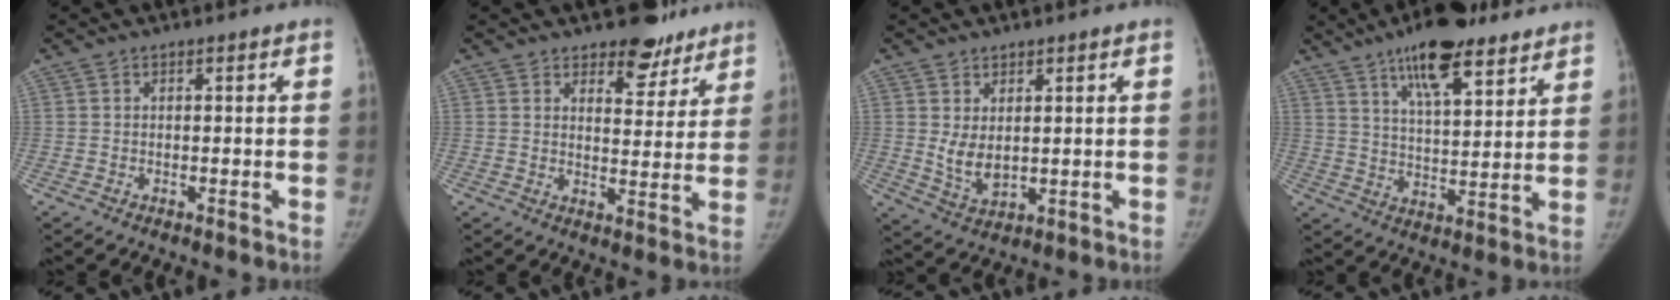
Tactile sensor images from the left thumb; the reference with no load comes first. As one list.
[{"total": 8.2, "force": [6.4, 4.1, 3.0], "torque": [0.002, -0.040, 0.090]}, {"total": 5.2, "force": [1.2, 3.2, 3.8], "torque": [-0.055, -0.020, 0.035]}, {"total": 15.6, "force": [10.5, 5.1, 10.3], "torque": [-0.133, -0.045, 0.167]}]